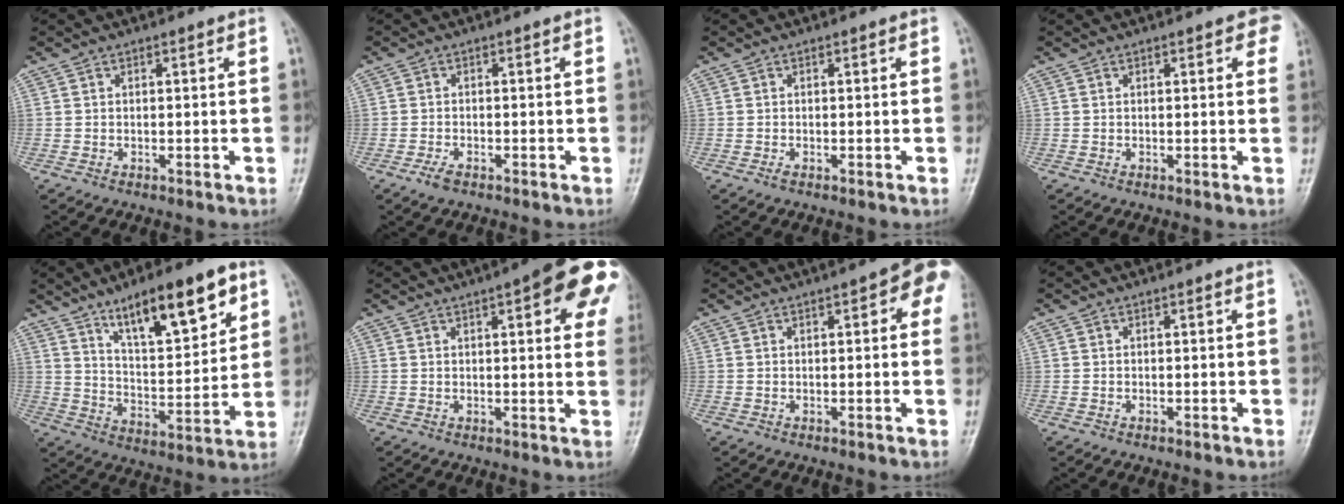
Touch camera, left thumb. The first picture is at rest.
{"total": 2.0, "force": [-1.4, 0.8, 1.1], "torque": [-0.031, 0.004, -0.028]}
{"total": 0.5, "force": [-0.4, 0.1, 0.4], "torque": [-0.009, 0.002, -0.006]}
{"total": 3.3, "force": [1.4, 1.4, 2.6], "torque": [-0.011, 0.000, 0.008]}
{"total": 16.3, "force": [9.5, 5.2, 12.1], "torque": [-0.161, -0.043, 0.162]}
{"total": 16.8, "force": [6.7, 5.0, 14.6], "torque": [-0.163, -0.005, 0.075]}
{"total": 7.8, "force": [2.9, 2.7, 6.7], "torque": [-0.064, 0.005, 0.025]}
{"total": 0.0}